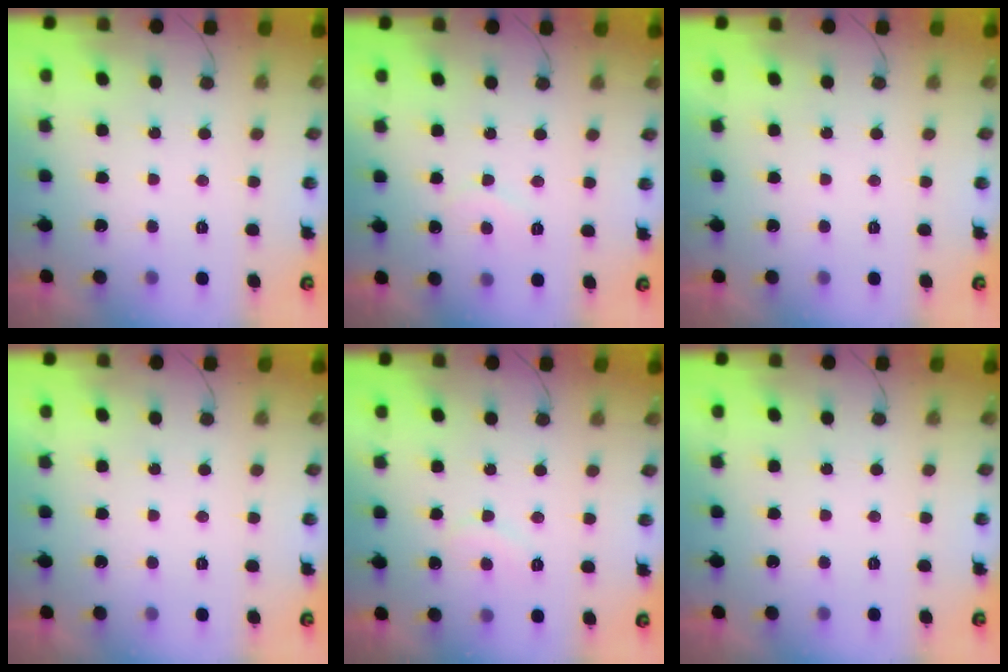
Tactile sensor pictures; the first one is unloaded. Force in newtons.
{"total": 5.6, "press": 5.6, "slide": 0.5}
{"total": 1.8, "press": 1.8, "slide": 0.1}
{"total": 1.7, "press": 1.6, "slide": 0.1}
{"total": 6.7, "press": 6.7, "slide": 0.6}
{"total": 0.0}